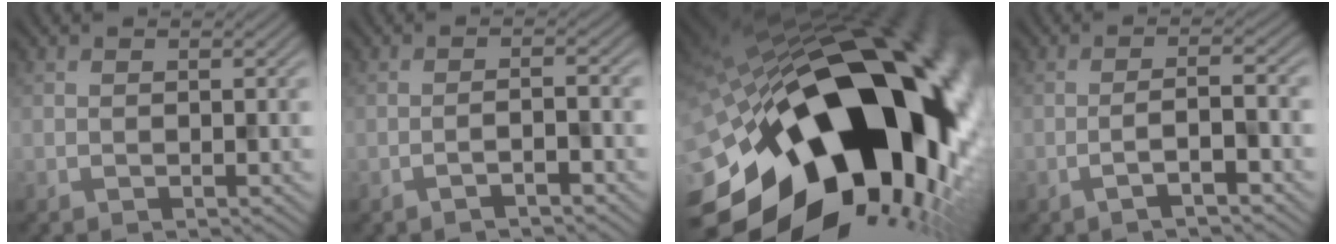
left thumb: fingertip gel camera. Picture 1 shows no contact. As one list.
[{"total": 2.0, "force": [-1.3, 0.0, 1.5], "torque": [-0.026, 0.010, -0.031]}, {"total": 22.9, "force": [-7.3, 13.0, 17.5], "torque": [-0.303, -0.064, -0.109]}, {"total": 3.6, "force": [-1.8, 0.3, 3.1], "torque": [-0.047, 0.016, -0.047]}]